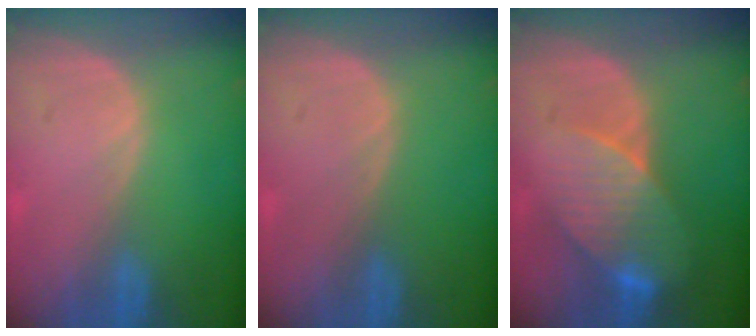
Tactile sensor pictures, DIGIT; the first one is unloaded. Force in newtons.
{"total": 0.0}
{"total": 8.3, "press": 7.6, "slide": 3.4}